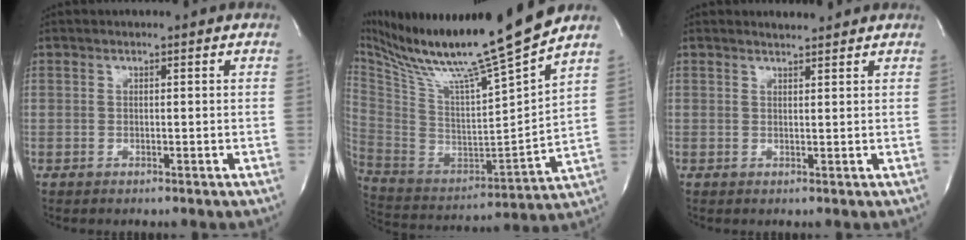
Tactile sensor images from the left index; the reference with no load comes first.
{"total": 23.2, "force": [18.8, -1.4, 13.6], "torque": [-0.249, -0.042, 0.321]}
{"total": 0.9, "force": [0.9, 0.1, 0.0], "torque": [-0.008, -0.002, 0.018]}